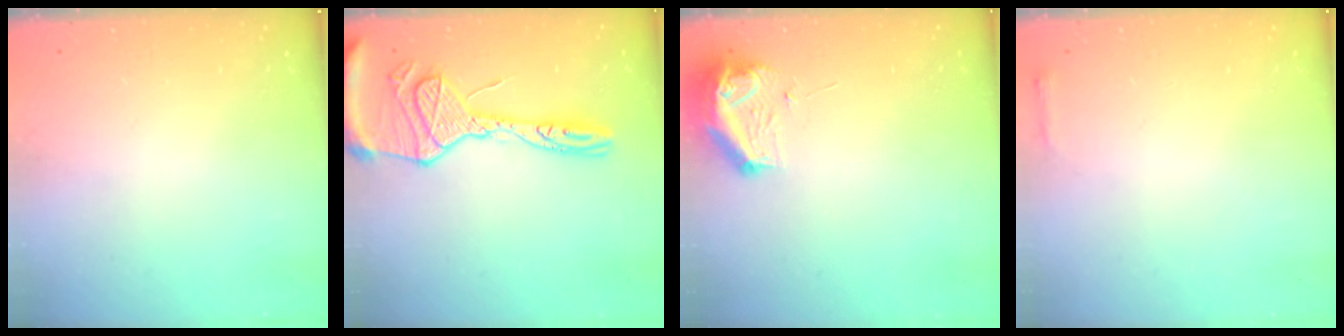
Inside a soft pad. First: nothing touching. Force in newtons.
{"total": 17.8, "press": 17.7, "slide": 1.7}
{"total": 8.7, "press": 8.6, "slide": 1.0}
{"total": 2.3, "press": 2.3, "slide": 0.5}